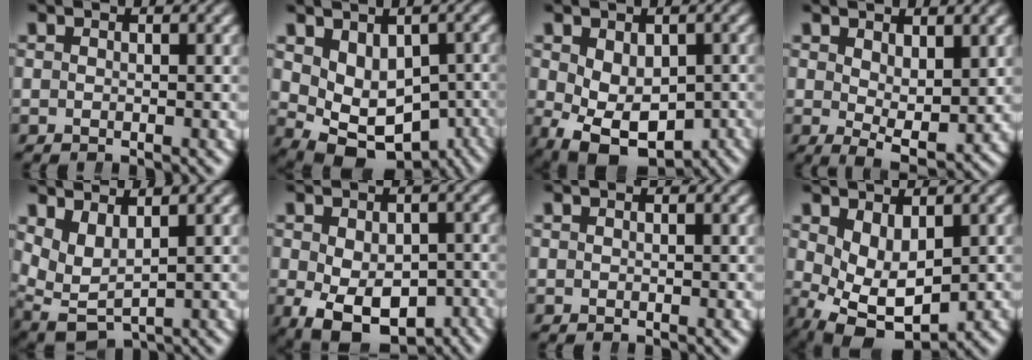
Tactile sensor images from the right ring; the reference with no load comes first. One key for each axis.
{"total": 9.6, "fx": -3.0, "fy": 7.2, "fz": 5.7, "tx": -0.113, "ty": -0.049, "tz": -0.027}
{"total": 8.7, "fx": -3.8, "fy": 5.8, "fz": 5.3, "tx": -0.110, "ty": -0.060, "tz": -0.031}
{"total": 2.9, "fx": 0.1, "fy": 0.9, "fz": 2.8, "tx": -0.034, "ty": -0.030, "tz": 0.017}
{"total": 6.8, "fx": -0.5, "fy": 6.0, "fz": 3.3, "tx": -0.100, "ty": -0.033, "tz": 0.001}
{"total": 9.5, "fx": -5.7, "fy": 5.6, "fz": 5.2, "tx": -0.103, "ty": -0.069, "tz": -0.056}
{"total": 0.0}
{"total": 8.3, "fx": -2.5, "fy": 5.6, "fz": 5.5, "tx": -0.109, "ty": -0.054, "tz": -0.018}